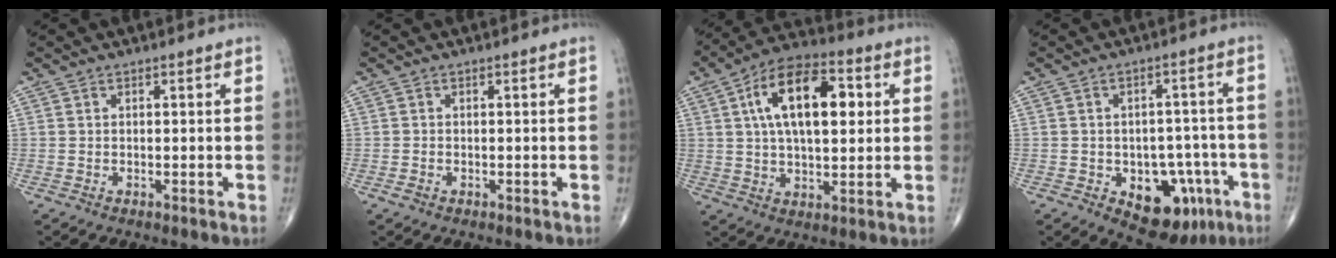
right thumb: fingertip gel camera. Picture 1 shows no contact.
{"total": 0.8, "force": [-0.4, 0.6, 0.4], "torque": [-0.009, 0.003, -0.008]}
{"total": 17.1, "force": [4.2, 8.5, 14.3], "torque": [-0.221, 0.011, 0.064]}
{"total": 12.9, "force": [-5.4, 8.2, 8.4], "torque": [-0.066, 0.036, -0.062]}